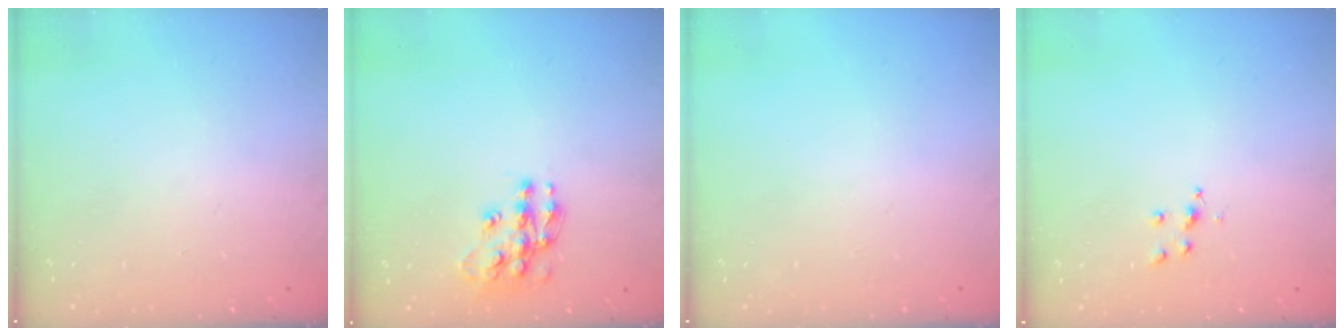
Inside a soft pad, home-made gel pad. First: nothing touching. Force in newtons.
{"total": 12.6, "press": 12.6, "slide": 0.8}
{"total": 0.0}
{"total": 4.8, "press": 4.8, "slide": 0.5}